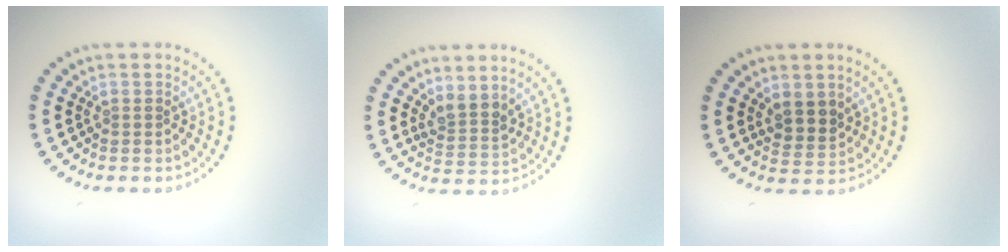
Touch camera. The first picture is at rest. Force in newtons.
{"total": 2.3, "press": 1.7, "slide": 1.5}
{"total": 2.3, "press": 2.0, "slide": 1.2}